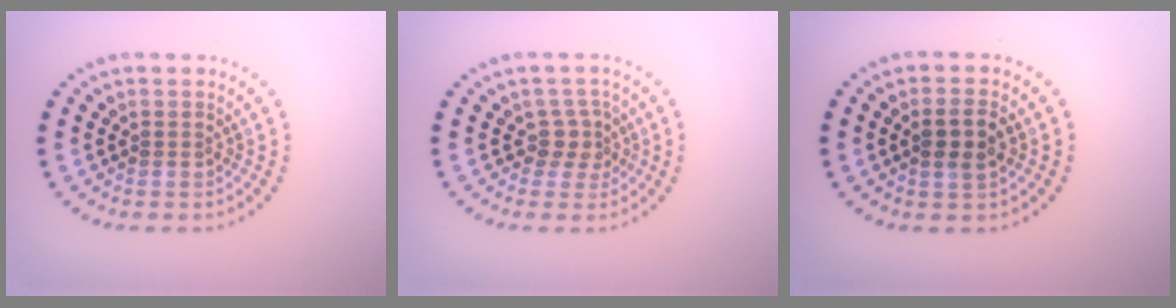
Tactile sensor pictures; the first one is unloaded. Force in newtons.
{"total": 1.9, "press": 1.4, "slide": 1.3}
{"total": 2.4, "press": 2.3, "slide": 0.6}